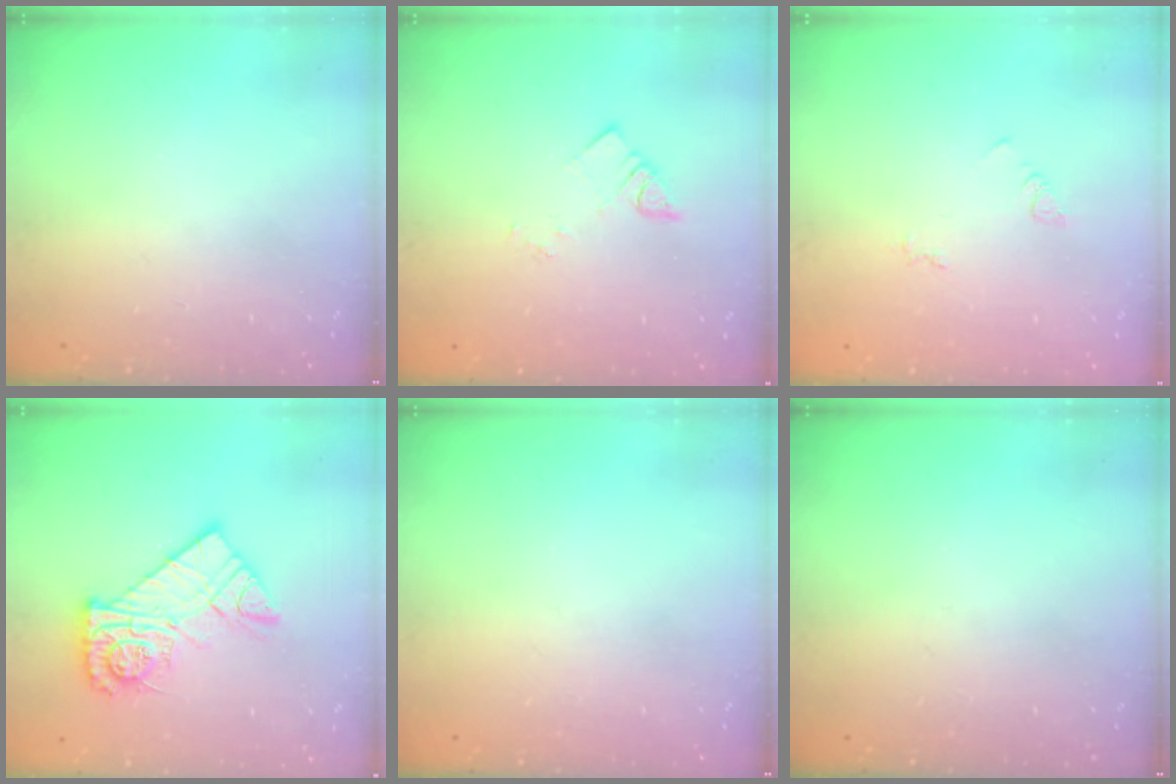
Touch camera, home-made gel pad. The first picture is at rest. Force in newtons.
{"total": 2.2, "press": 2.2, "slide": 0.2}
{"total": 2.9, "press": 2.9, "slide": 0.4}
{"total": 14.6, "press": 14.6, "slide": 1.4}
{"total": 0.0}
{"total": 0.0}